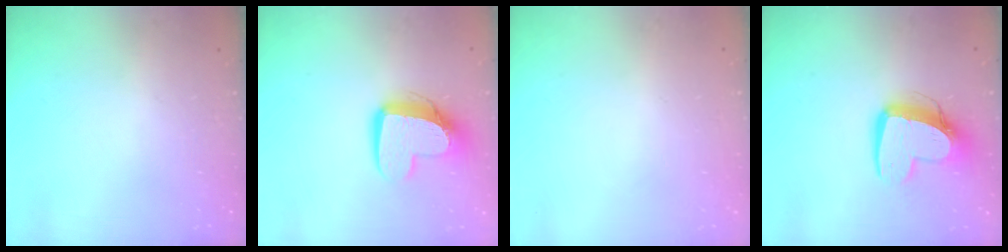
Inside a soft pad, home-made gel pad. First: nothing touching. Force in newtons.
{"total": 12.2, "press": 12.2, "slide": 1.2}
{"total": 0.0}
{"total": 13.0, "press": 12.9, "slide": 1.2}